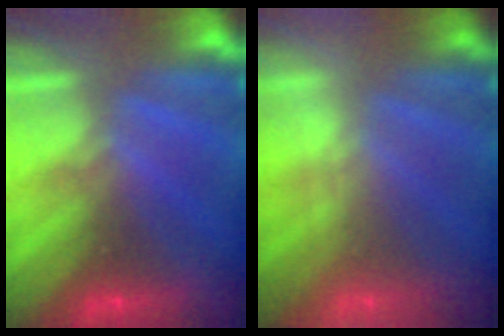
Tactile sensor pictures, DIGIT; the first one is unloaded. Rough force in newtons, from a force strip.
{"total": 1.9}